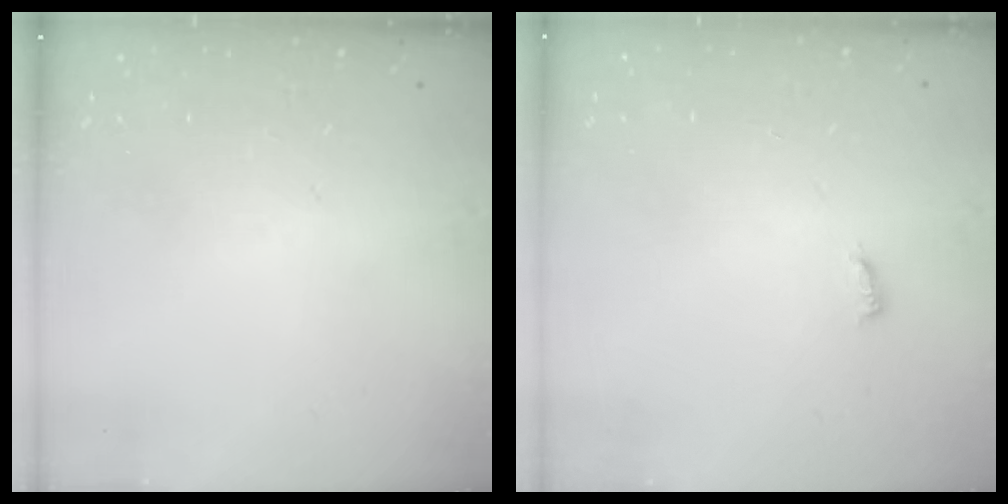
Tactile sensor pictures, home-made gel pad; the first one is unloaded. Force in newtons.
{"total": 3.1, "press": 3.1, "slide": 0.2}